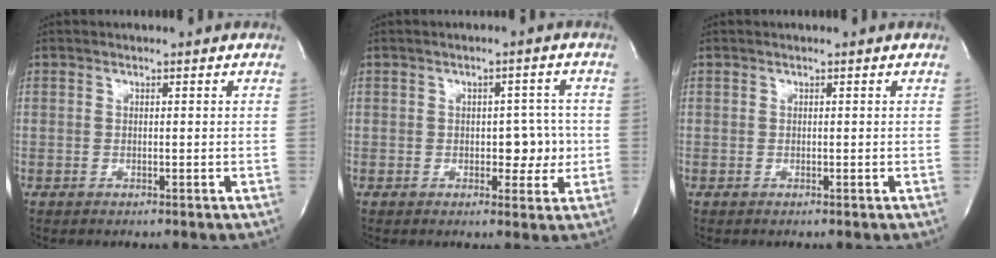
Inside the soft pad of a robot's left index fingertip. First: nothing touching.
{"total": 4.3, "force": [-0.7, 2.5, 3.4], "torque": [-0.034, 0.006, -0.008]}
{"total": 0.0}